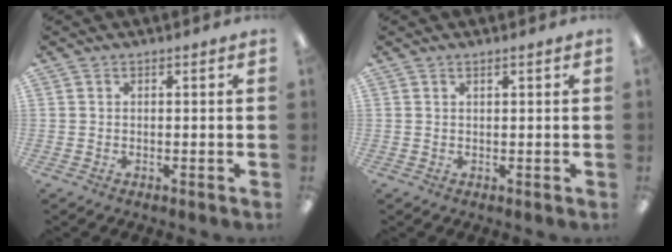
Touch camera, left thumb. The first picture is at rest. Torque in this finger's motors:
{"motor_torque": [-0.09, -0.10, -0.24, 0.06, -0.02]}